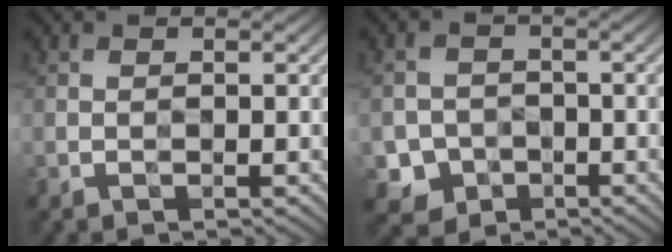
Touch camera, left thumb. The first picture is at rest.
{"total": 4.0, "force": [-1.9, 3.5, 0.7], "torque": [-0.011, -0.002, -0.039]}